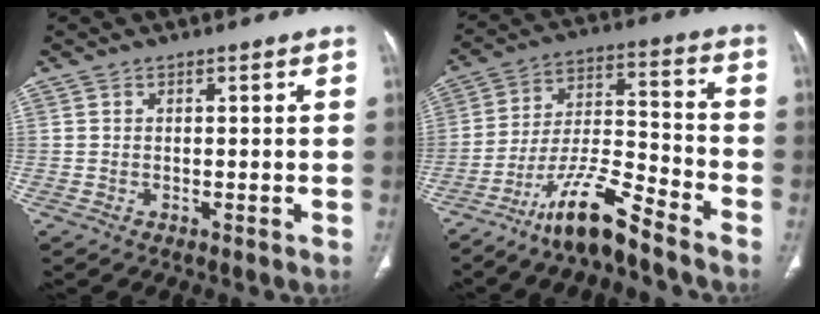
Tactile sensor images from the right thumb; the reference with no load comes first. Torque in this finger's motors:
{"motor_torque": [2.27, 0.08, 1.08, -1.48, 0.43]}